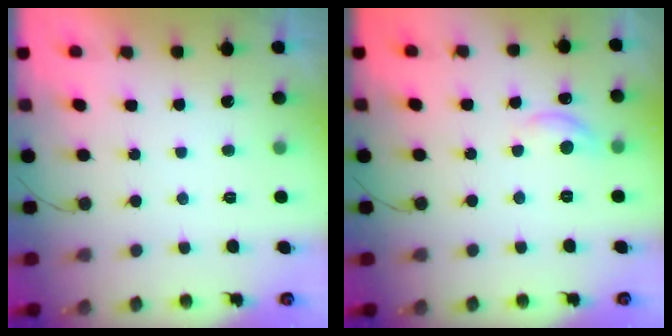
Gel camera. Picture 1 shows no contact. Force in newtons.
{"total": 8.5, "press": 8.4, "slide": 0.5}